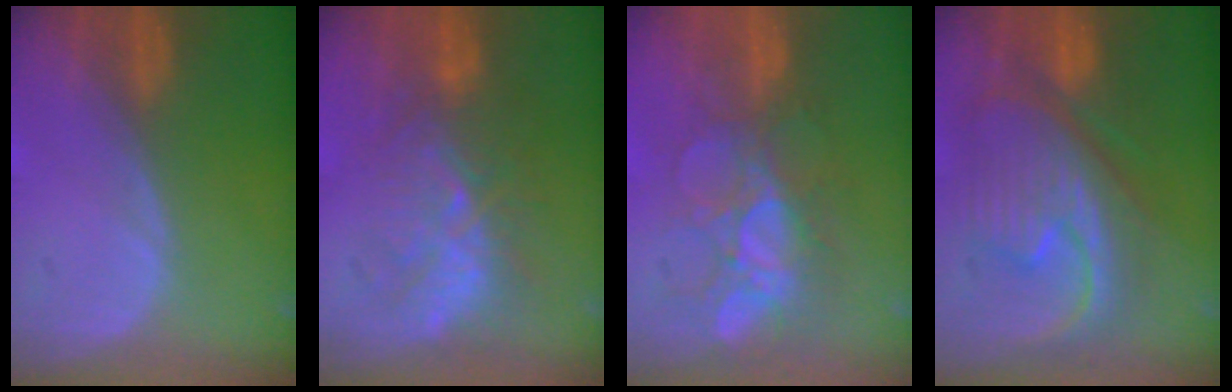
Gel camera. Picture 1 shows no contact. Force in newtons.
{"total": 9.1, "press": 8.7, "slide": 2.7}
{"total": 9.4, "press": 8.5, "slide": 4.0}
{"total": 12.2, "press": 12.1, "slide": 1.4}